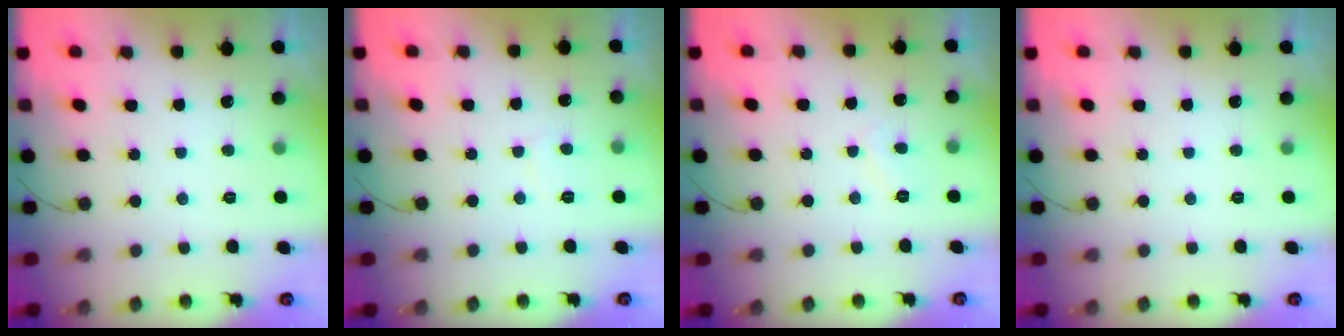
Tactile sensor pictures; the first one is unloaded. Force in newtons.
{"total": 2.6, "press": 2.6, "slide": 0.2}
{"total": 3.0, "press": 3.0, "slide": 0.4}
{"total": 0.0}